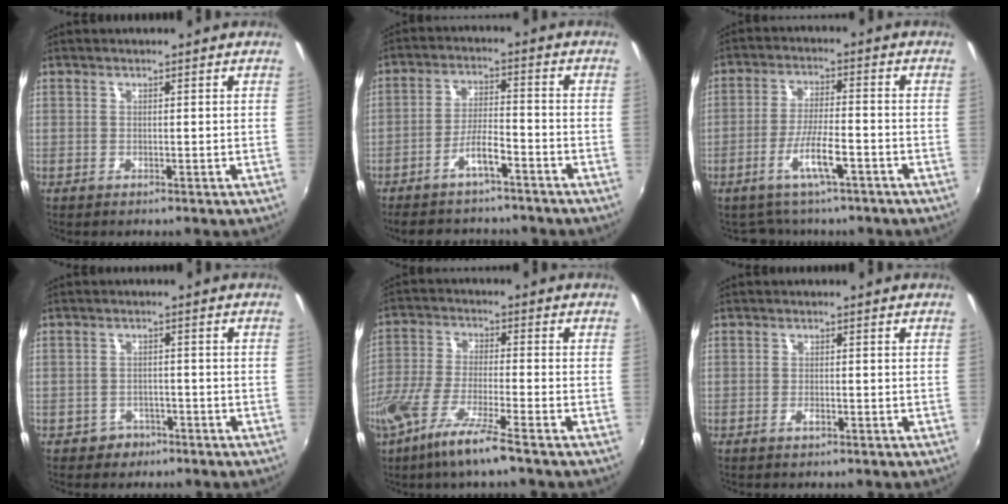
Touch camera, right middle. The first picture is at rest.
{"total": 9.8, "force": [-7.9, 2.7, 5.2], "torque": [-0.108, 0.004, -0.128]}
{"total": 7.1, "force": [-4.6, 2.0, 5.0], "torque": [-0.101, -0.005, -0.078]}
{"total": 3.6, "force": [-2.2, 2.8, 0.3], "torque": [-0.016, 0.005, -0.032]}
{"total": 11.0, "force": [-7.0, 0.7, 8.4], "torque": [-0.174, -0.026, -0.139]}
{"total": 1.2, "force": [-0.7, 0.6, 0.8], "torque": [-0.016, -0.002, -0.013]}